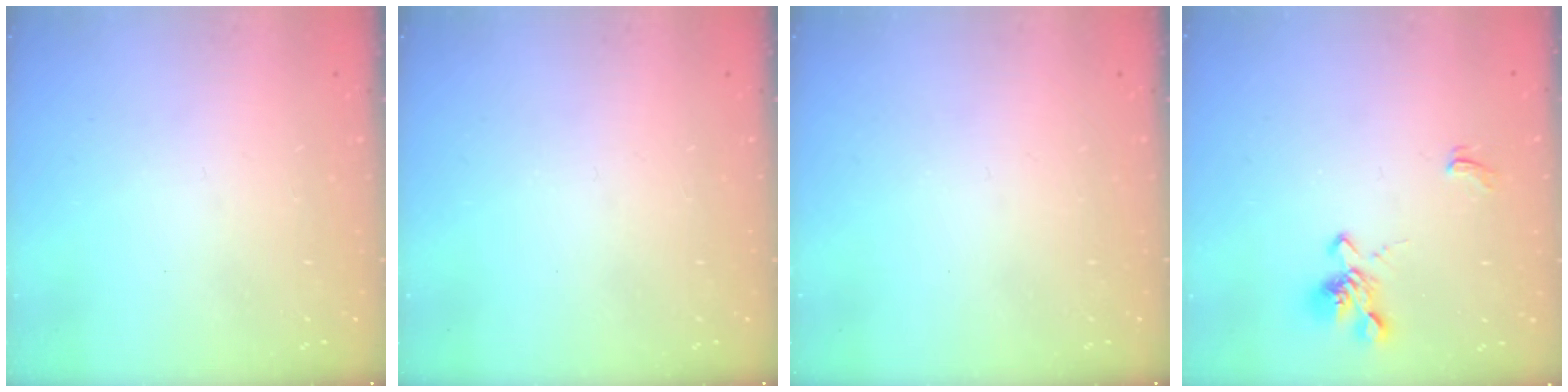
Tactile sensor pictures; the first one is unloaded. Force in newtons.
{"total": 0.0}
{"total": 0.0}
{"total": 1.9, "press": 1.6, "slide": 1.0}